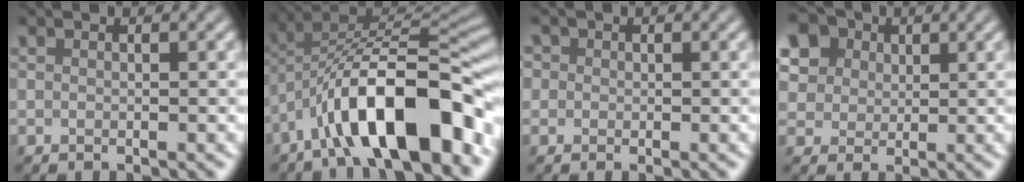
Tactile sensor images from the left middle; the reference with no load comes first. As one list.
[{"total": 12.6, "force": [-6.4, 4.1, 10.0], "torque": [-0.149, 0.017, -0.108]}, {"total": 2.3, "force": [0.9, 2.0, 0.8], "torque": [-0.003, 0.012, -0.001]}, {"total": 12.8, "force": [6.4, 9.6, 5.6], "torque": [-0.148, 0.032, 0.099]}]